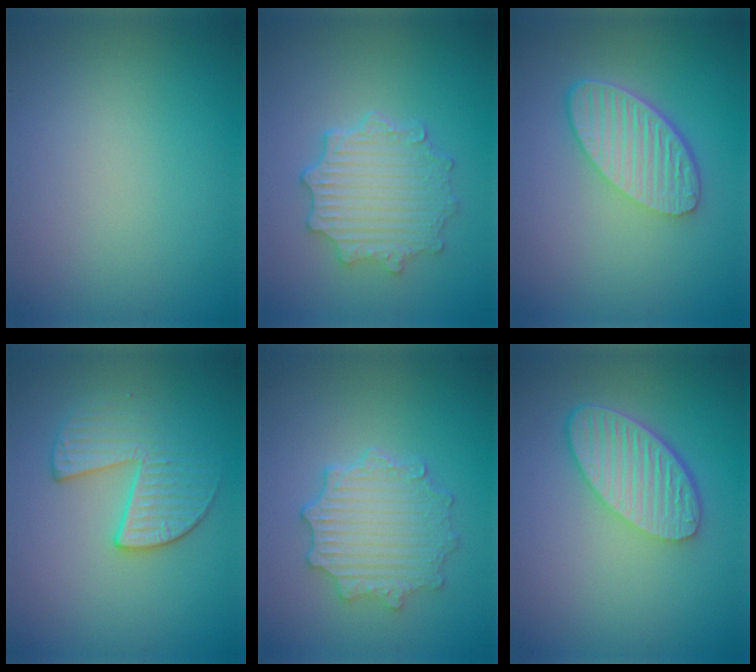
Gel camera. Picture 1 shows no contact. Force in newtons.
{"total": 4.8, "press": 3.9, "slide": 2.8}
{"total": 5.5, "press": 4.0, "slide": 3.8}
{"total": 3.3, "press": 3.1, "slide": 1.1}
{"total": 4.8, "press": 3.9, "slide": 2.8}
{"total": 5.7, "press": 4.4, "slide": 3.7}